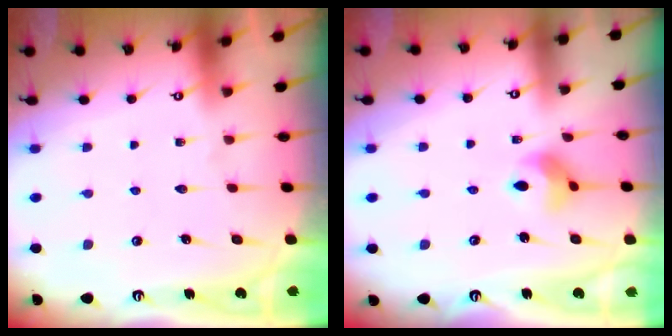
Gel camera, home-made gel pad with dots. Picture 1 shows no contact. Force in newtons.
{"total": 6.9, "press": 6.9, "slide": 0.7}